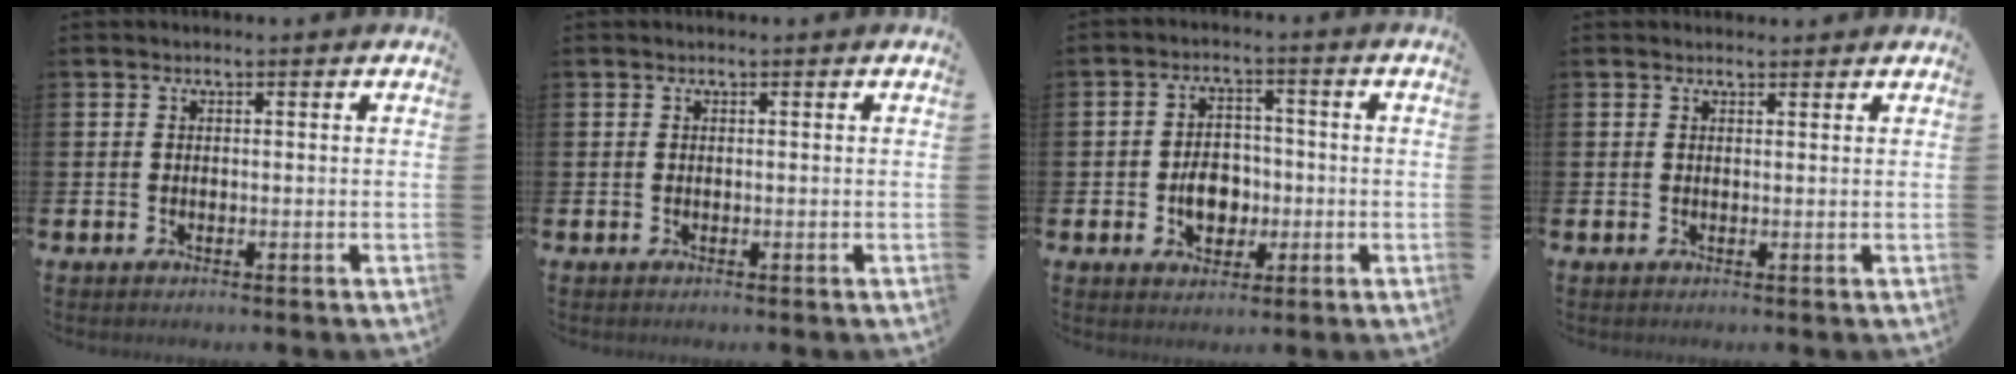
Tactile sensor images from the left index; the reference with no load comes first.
{"total": 0.0}
{"total": 4.9, "force": [-1.0, 3.7, 3.1], "torque": [-0.047, 0.002, -0.025]}
{"total": 1.1, "force": [1.0, 0.3, 0.0], "torque": [0.008, -0.001, 0.017]}